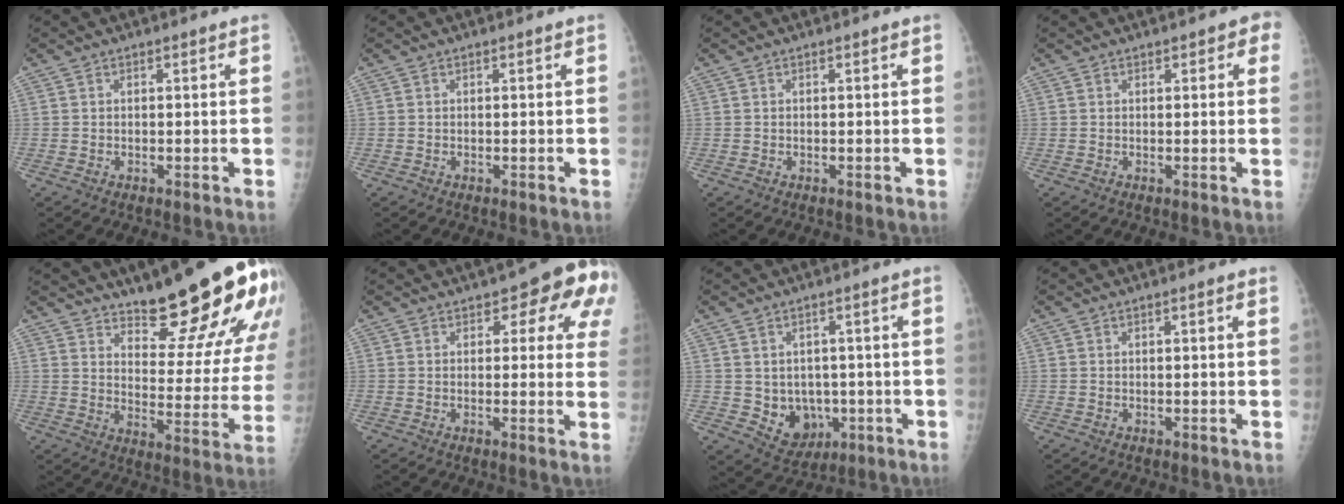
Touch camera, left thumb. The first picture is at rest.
{"total": 0.0}
{"total": 0.0}
{"total": 3.5, "force": [1.4, 1.6, 2.7], "torque": [-0.012, 0.001, 0.009]}
{"total": 21.8, "force": [15.7, 5.0, 14.3], "torque": [-0.162, -0.110, 0.219]}
{"total": 12.3, "force": [5.3, 5.4, 9.7], "torque": [-0.065, -0.012, 0.051]}
{"total": 7.9, "force": [-1.1, 6.5, 4.3], "torque": [-0.030, 0.003, 0.005]}
{"total": 1.0, "force": [0.3, 0.1, 1.0], "torque": [-0.019, 0.001, 0.003]}